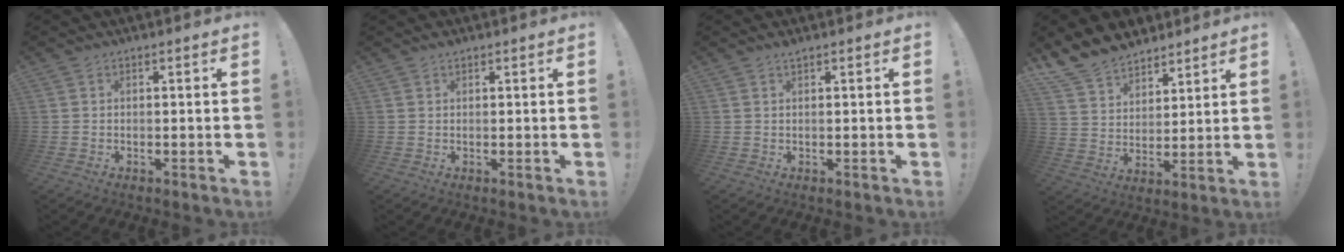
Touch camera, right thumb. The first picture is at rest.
{"total": 0.7, "force": [0.6, 0.3, 0.2], "torque": [-0.001, -0.001, 0.011]}
{"total": 0.9, "force": [0.8, 0.0, 0.5], "torque": [-0.014, 0.002, 0.015]}
{"total": 12.0, "force": [10.2, 5.9, 2.1], "torque": [-0.052, -0.079, 0.199]}